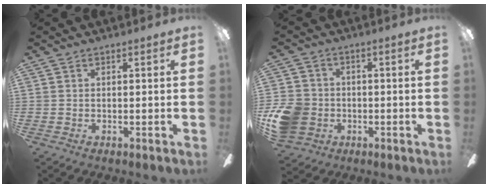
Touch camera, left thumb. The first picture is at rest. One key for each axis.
{"total": 10.9, "fx": -2.6, "fy": 9.4, "fz": 4.9, "tx": -0.112, "ty": 0.025, "tz": -0.044}